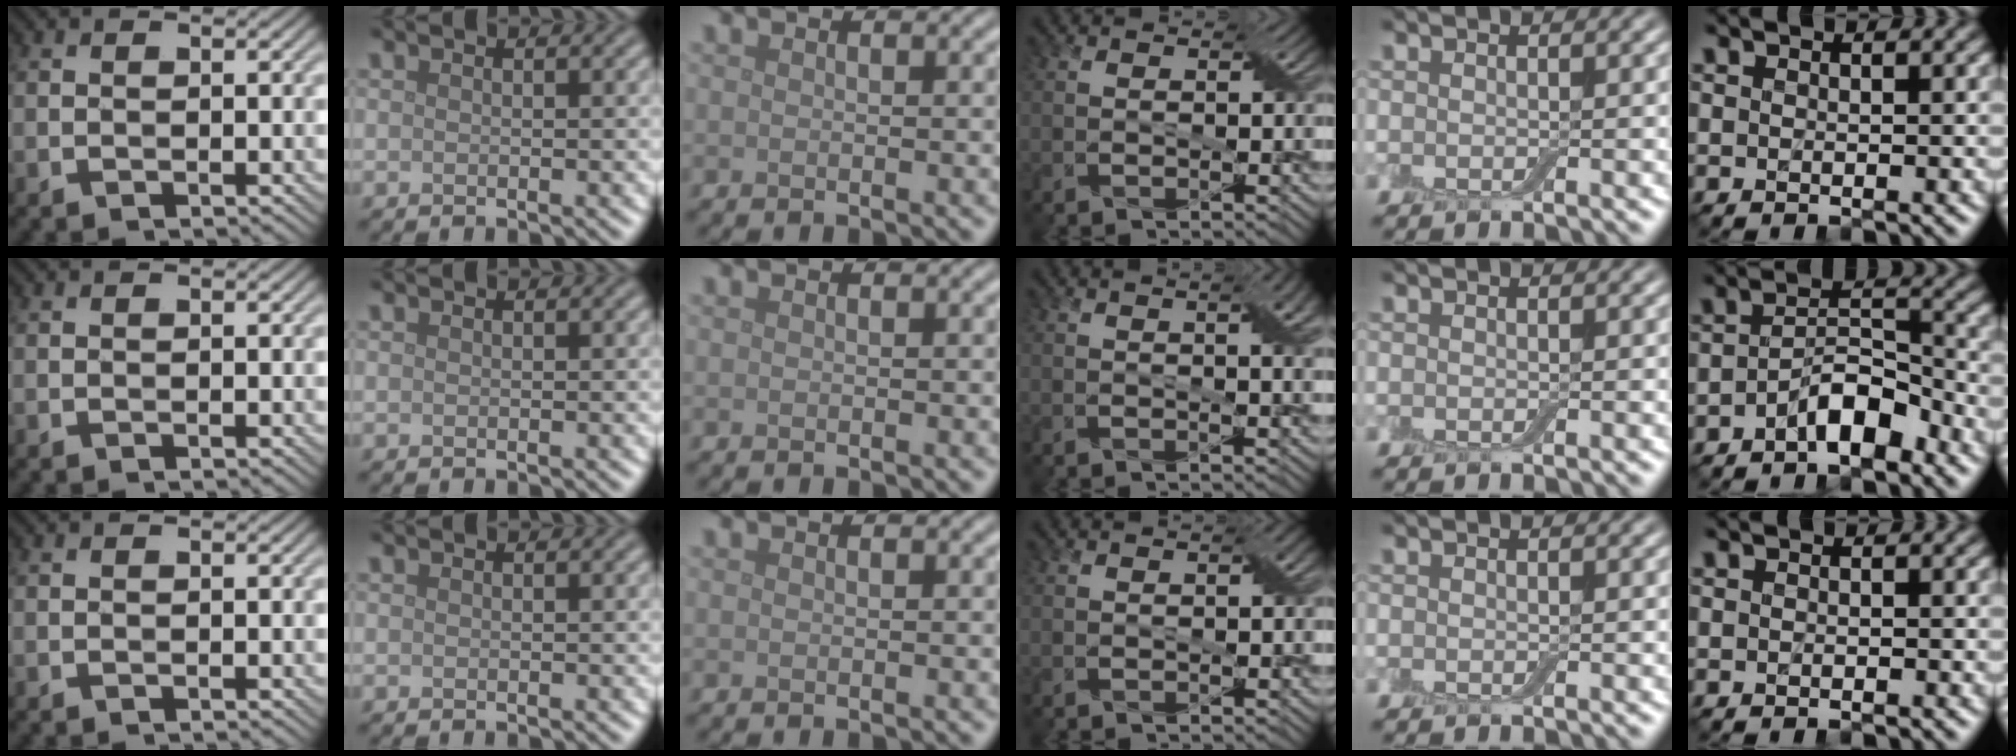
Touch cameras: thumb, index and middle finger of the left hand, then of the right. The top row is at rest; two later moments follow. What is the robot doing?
{"motion": "pour", "object": "bottle"}